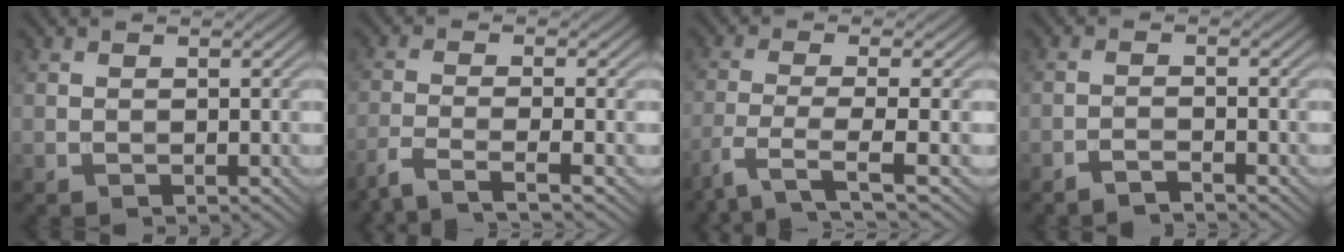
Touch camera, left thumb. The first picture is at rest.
{"total": 4.5, "force": [-3.2, 0.6, 3.0], "torque": [-0.051, -0.001, -0.081]}
{"total": 5.1, "force": [-3.0, 0.8, 4.1], "torque": [-0.080, -0.005, -0.074]}
{"total": 1.9, "force": [-1.7, 0.1, 0.9], "torque": [-0.014, 0.003, -0.040]}